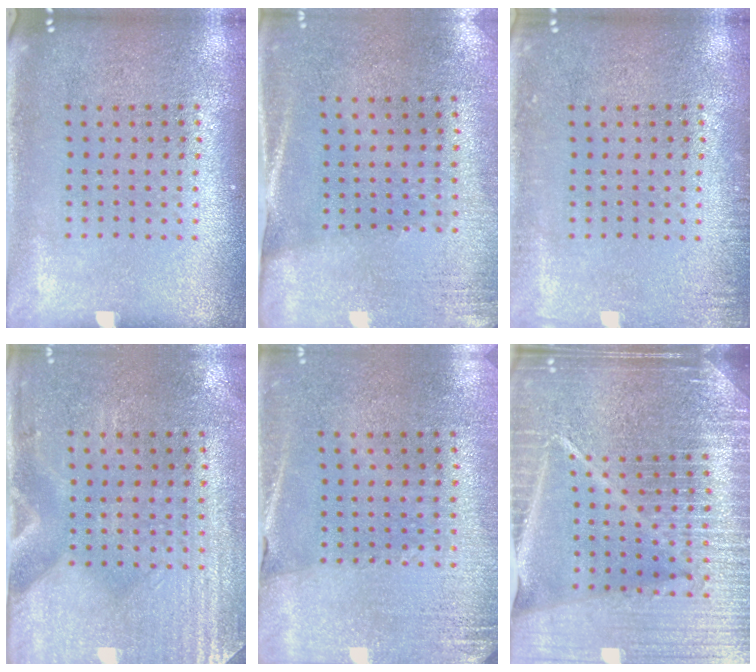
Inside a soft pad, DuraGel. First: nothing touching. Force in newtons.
{"total": 2.6, "press": 2.3, "slide": 1.3}
{"total": 1.5, "press": 1.4, "slide": 0.2}
{"total": 2.9, "press": 2.5, "slide": 1.5}
{"total": 2.6, "press": 2.4, "slide": 1.0}
{"total": 6.5, "press": 5.6, "slide": 3.3}